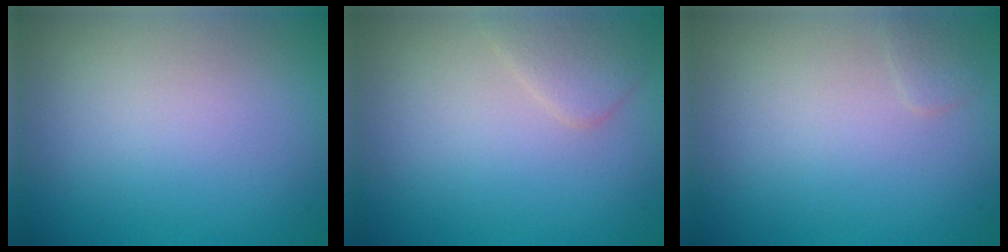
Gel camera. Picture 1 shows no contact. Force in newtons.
{"total": 1.8, "press": 1.8, "slide": 0.0}
{"total": 0.8, "press": 0.8, "slide": 0.0}